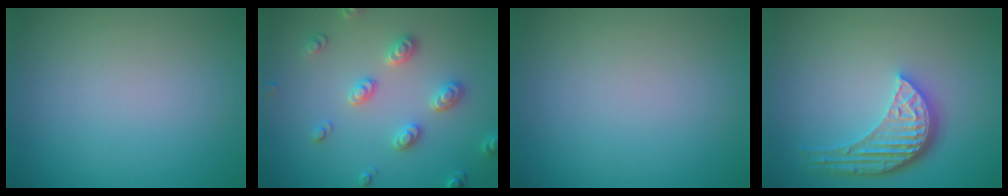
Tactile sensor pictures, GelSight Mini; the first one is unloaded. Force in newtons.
{"total": 2.9, "press": 2.8, "slide": 0.4}
{"total": 0.0}
{"total": 5.3, "press": 3.9, "slide": 3.5}